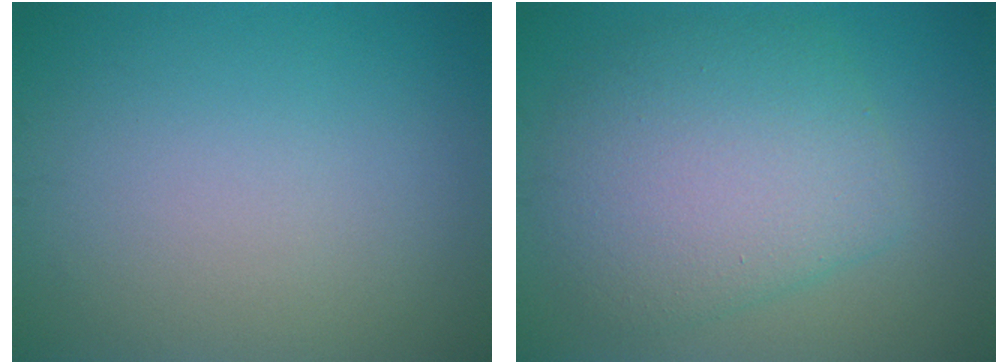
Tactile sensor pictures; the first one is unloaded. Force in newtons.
{"total": 7.0, "press": 7.0, "slide": 0.2}